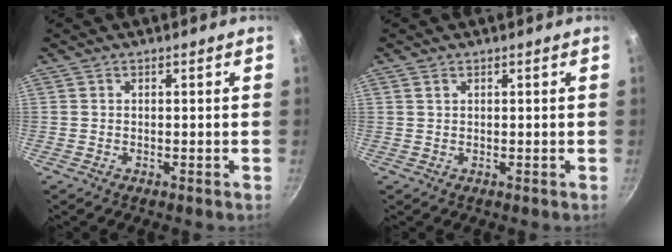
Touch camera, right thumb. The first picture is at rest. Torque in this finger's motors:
{"motor_torque": [0.17, -0.30, -0.05, 0.72, 0.03]}